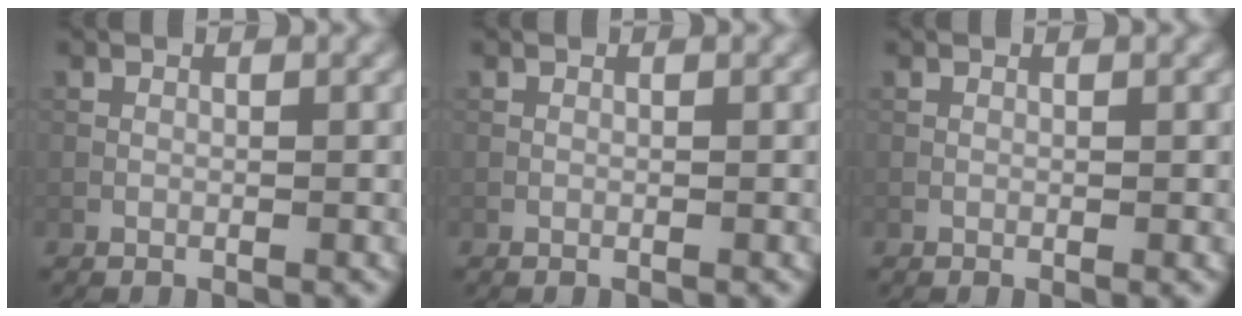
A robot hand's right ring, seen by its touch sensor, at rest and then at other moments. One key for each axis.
{"total": 0.0}
{"total": 0.0}